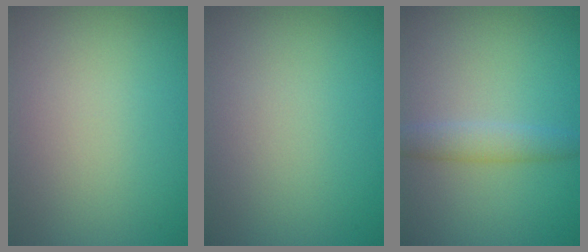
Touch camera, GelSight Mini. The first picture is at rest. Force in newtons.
{"total": 0.0}
{"total": 2.4, "press": 2.4, "slide": 0.1}